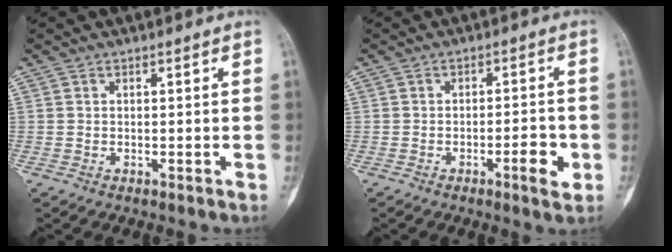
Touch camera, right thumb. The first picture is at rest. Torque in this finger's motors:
{"motor_torque": [0.14, 0.39, 0.52, 0.08, -0.02]}